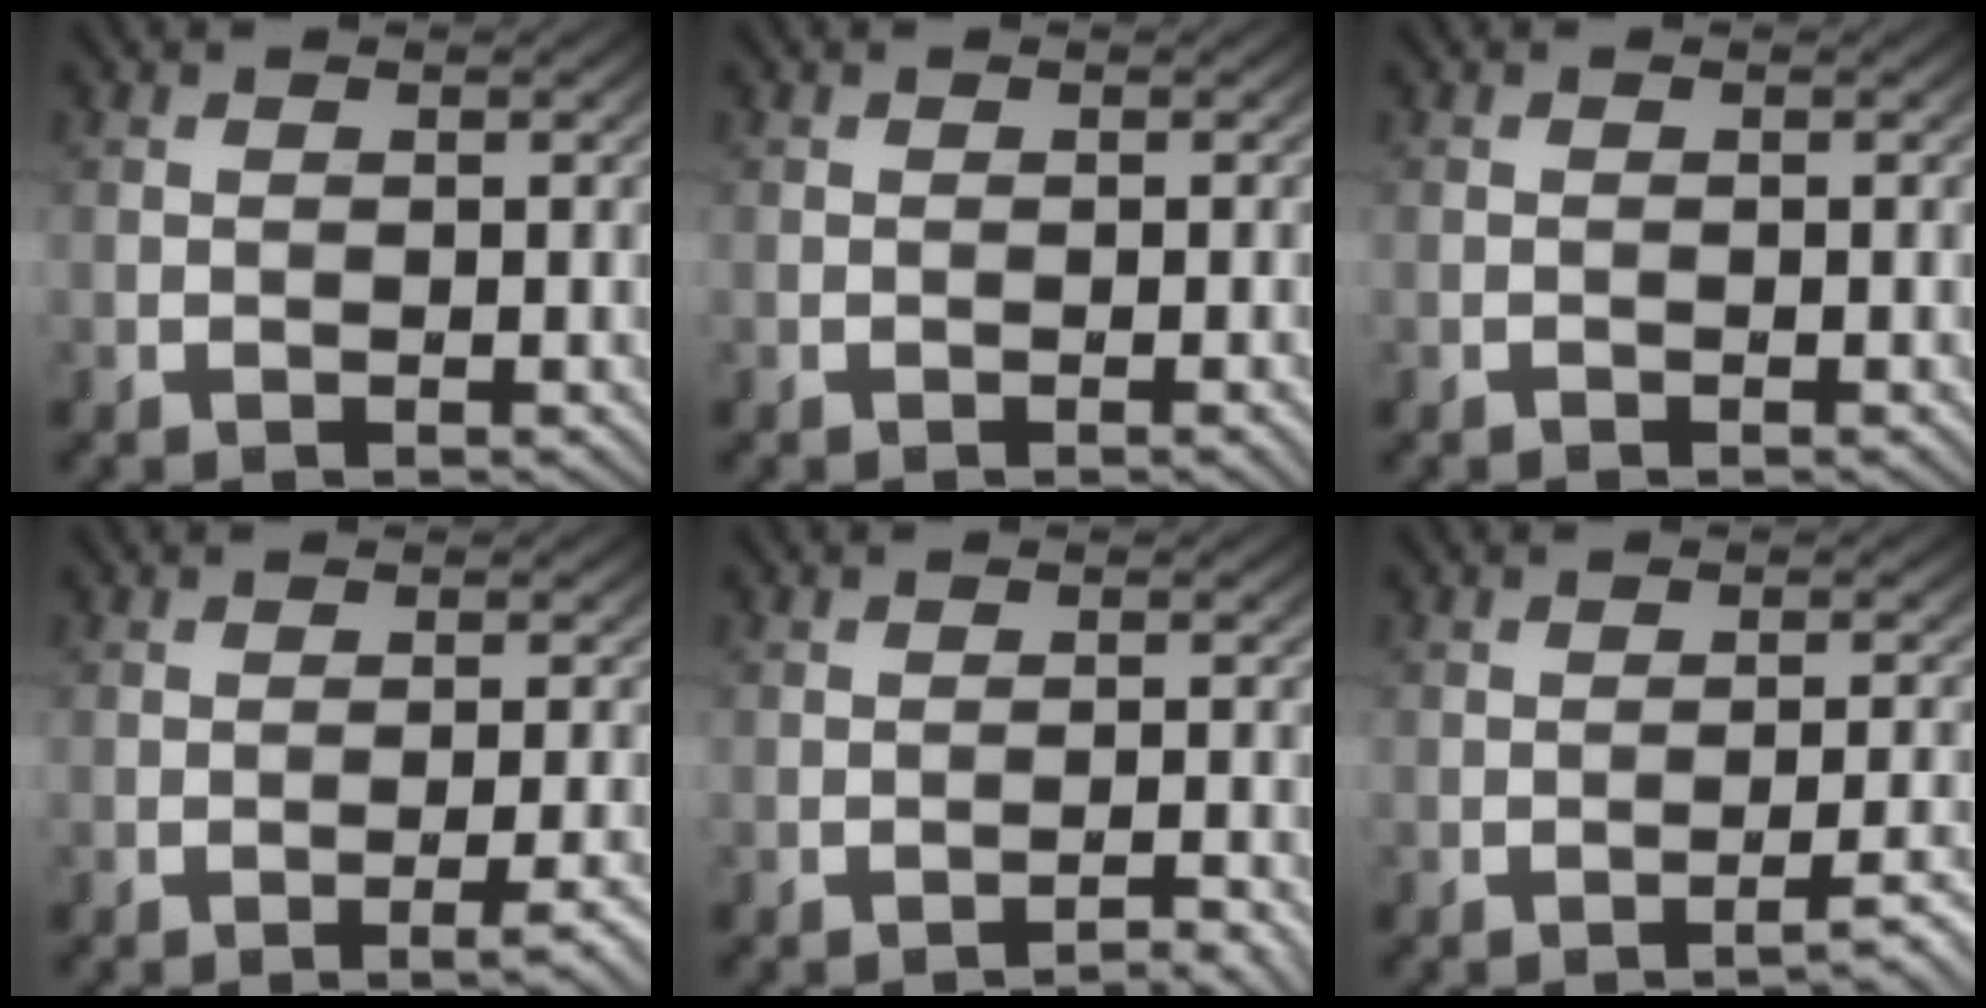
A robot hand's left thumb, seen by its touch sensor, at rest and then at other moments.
{"total": 0.7, "force": [-0.4, 0.1, 0.6], "torque": [-0.006, 0.002, -0.008]}
{"total": 0.6, "force": [-0.5, -0.2, -0.1], "torque": [0.002, 0.002, -0.010]}
{"total": 2.4, "force": [-1.6, -0.3, 1.8], "torque": [-0.033, 0.006, -0.023]}
{"total": 2.1, "force": [-2.0, -0.5, 0.5], "torque": [-0.008, 0.008, -0.030]}
{"total": 2.6, "force": [-2.2, -0.5, 1.3], "torque": [-0.019, 0.011, -0.031]}